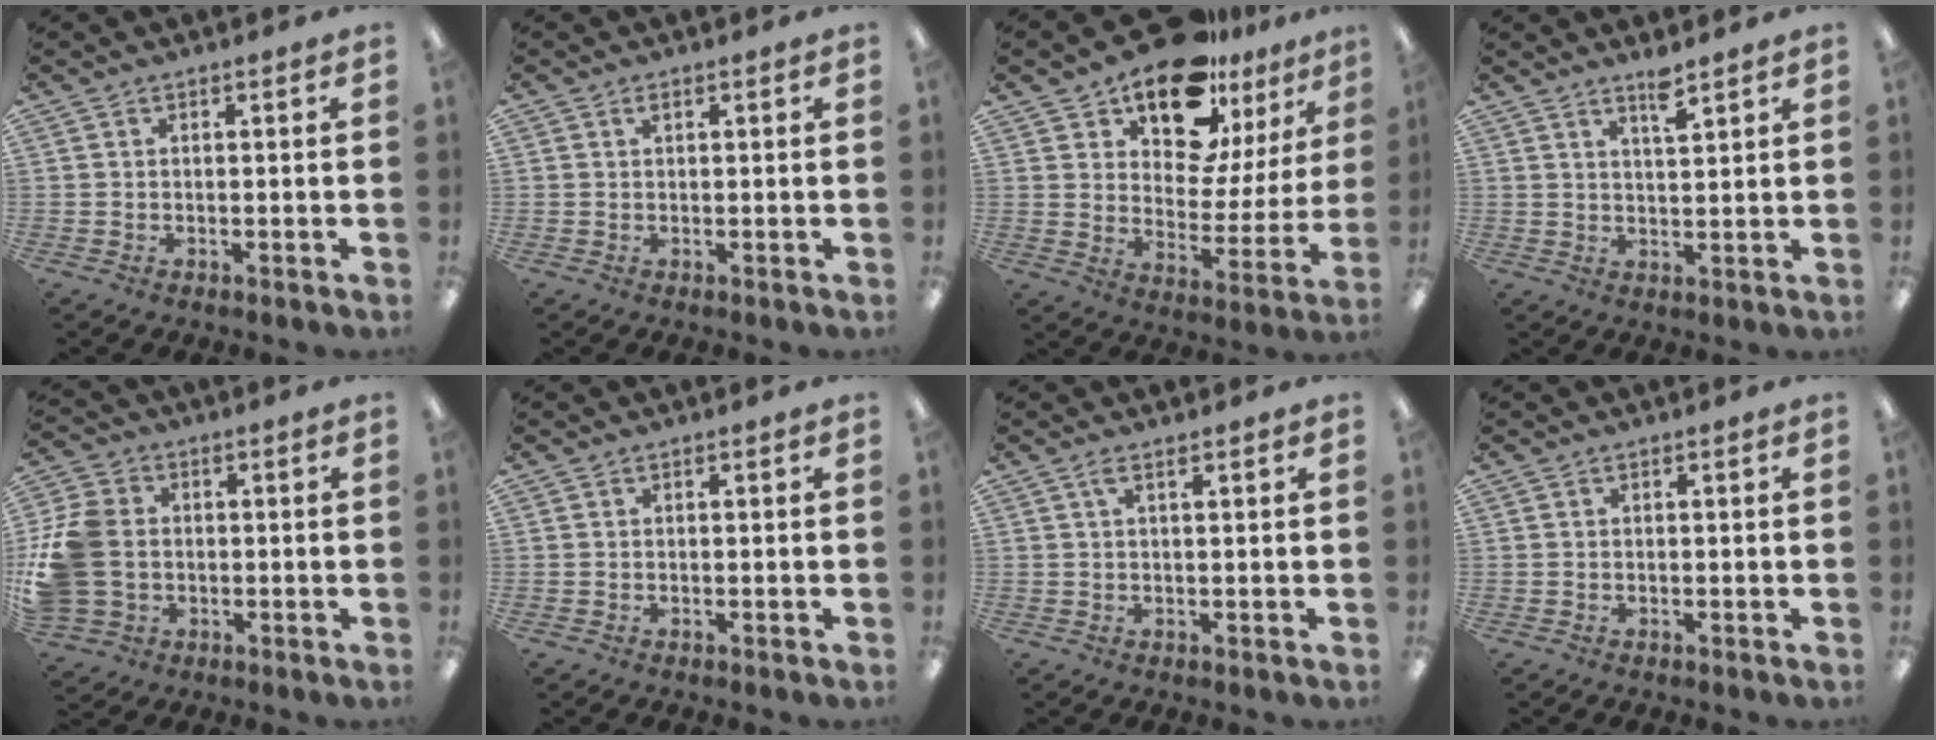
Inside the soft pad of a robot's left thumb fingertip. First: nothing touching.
{"total": 1.0, "force": [0.6, 0.4, 0.7], "torque": [-0.015, 0.003, 0.011]}
{"total": 17.5, "force": [13.8, 8.0, 7.1], "torque": [-0.129, -0.099, 0.246]}
{"total": 4.2, "force": [3.3, 0.8, 2.4], "torque": [-0.039, -0.014, 0.055]}
{"total": 14.6, "force": [-0.5, 11.9, 8.5], "torque": [-0.189, 0.025, -0.005]}
{"total": 0.0}
{"total": 1.9, "force": [1.0, 0.5, 1.5], "torque": [-0.033, 0.004, 0.017]}
{"total": 0.0}